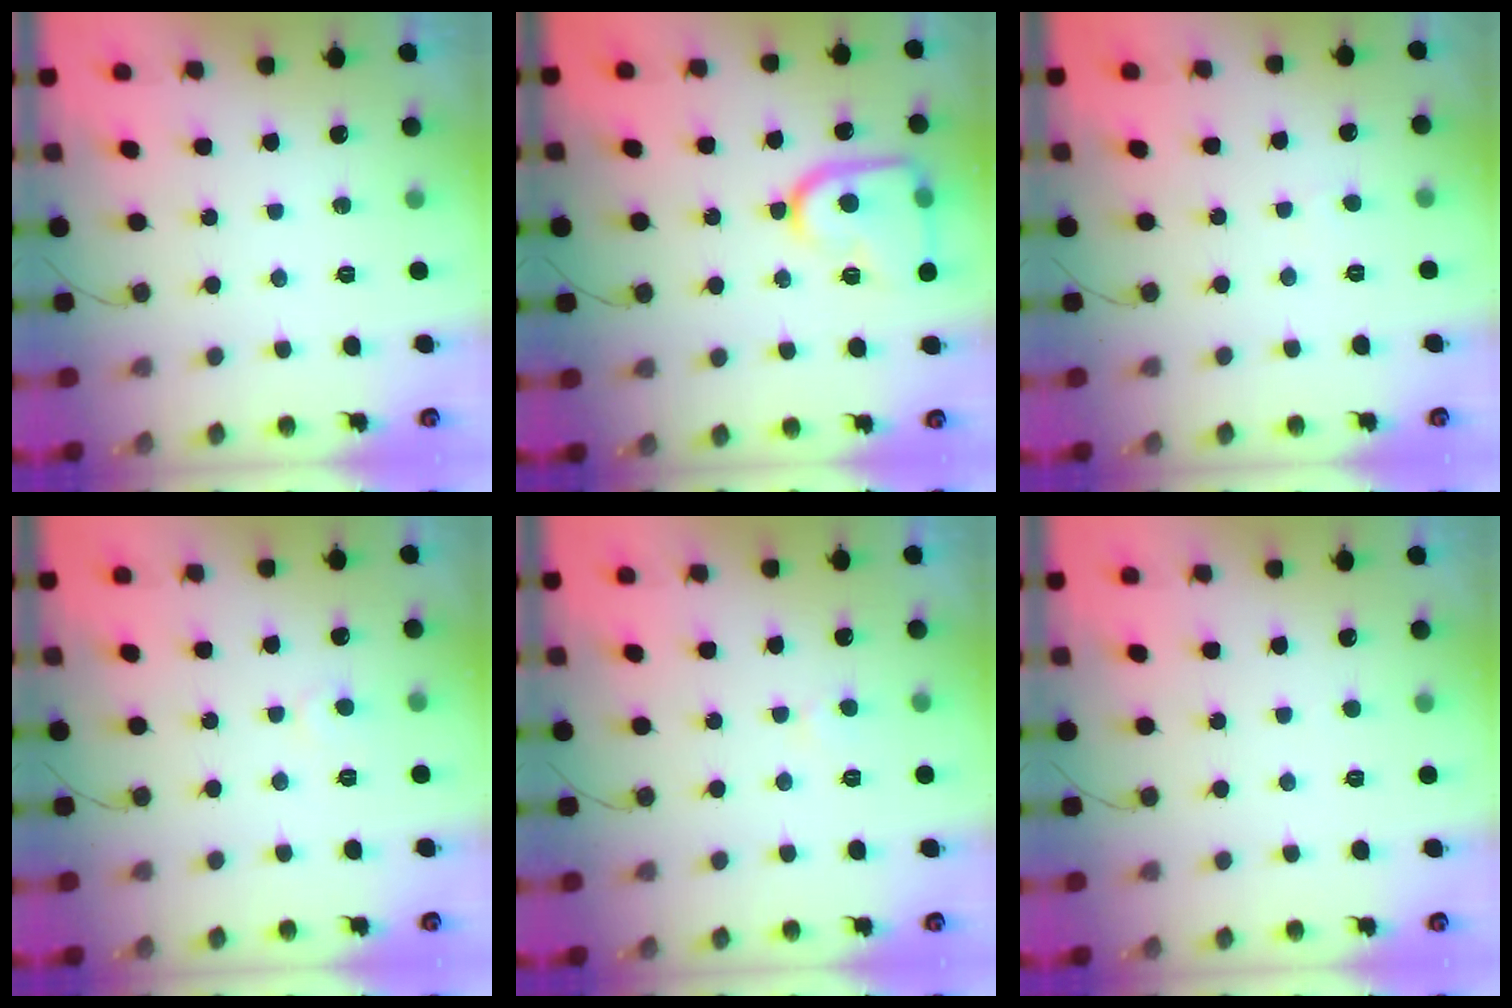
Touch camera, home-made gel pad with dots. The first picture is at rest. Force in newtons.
{"total": 16.6, "press": 16.6, "slide": 1.3}
{"total": 2.2, "press": 2.2, "slide": 0.2}
{"total": 4.8, "press": 4.7, "slide": 0.4}
{"total": 3.2, "press": 3.2, "slide": 0.3}
{"total": 2.5, "press": 2.4, "slide": 0.3}